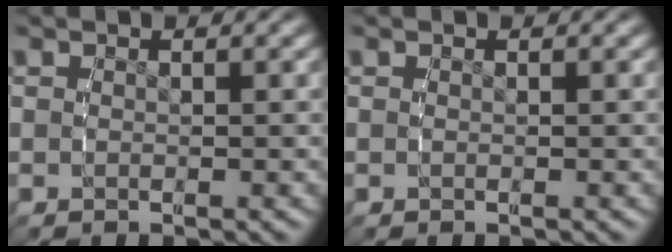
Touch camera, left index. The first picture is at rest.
{"total": 0.0}